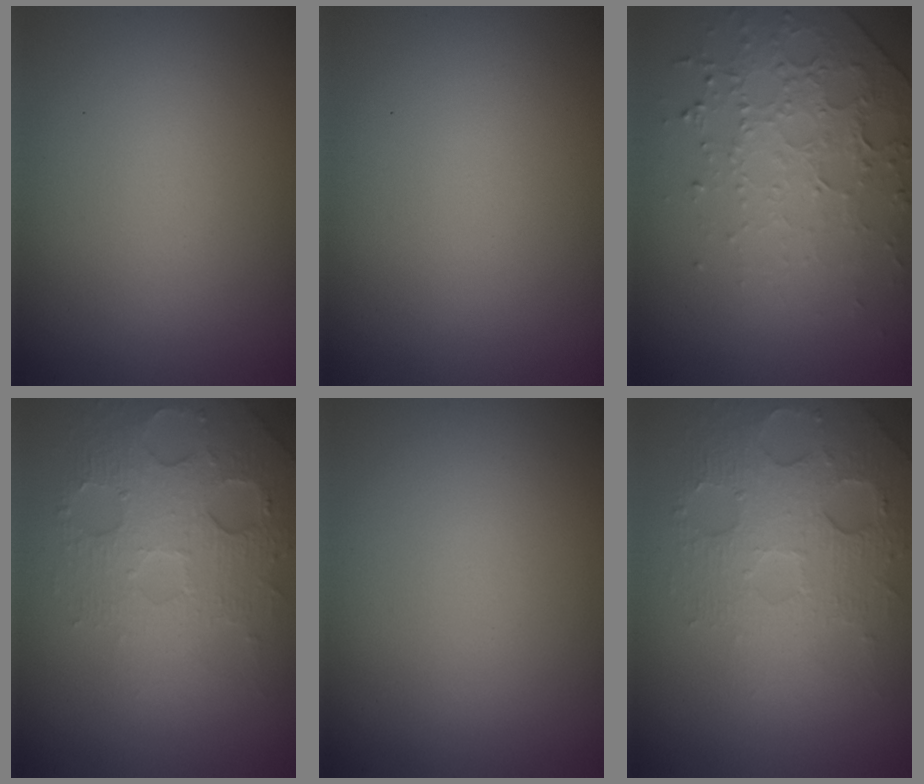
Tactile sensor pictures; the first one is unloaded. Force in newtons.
{"total": 0.0}
{"total": 4.5, "press": 3.1, "slide": 3.2}
{"total": 4.8, "press": 4.0, "slide": 2.5}
{"total": 0.0}
{"total": 4.8, "press": 4.0, "slide": 2.5}